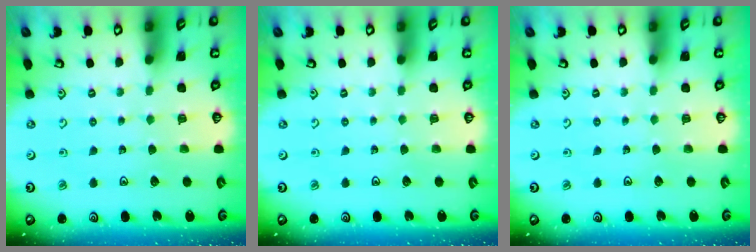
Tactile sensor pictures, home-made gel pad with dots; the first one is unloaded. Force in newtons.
{"total": 0.0}
{"total": 0.0}